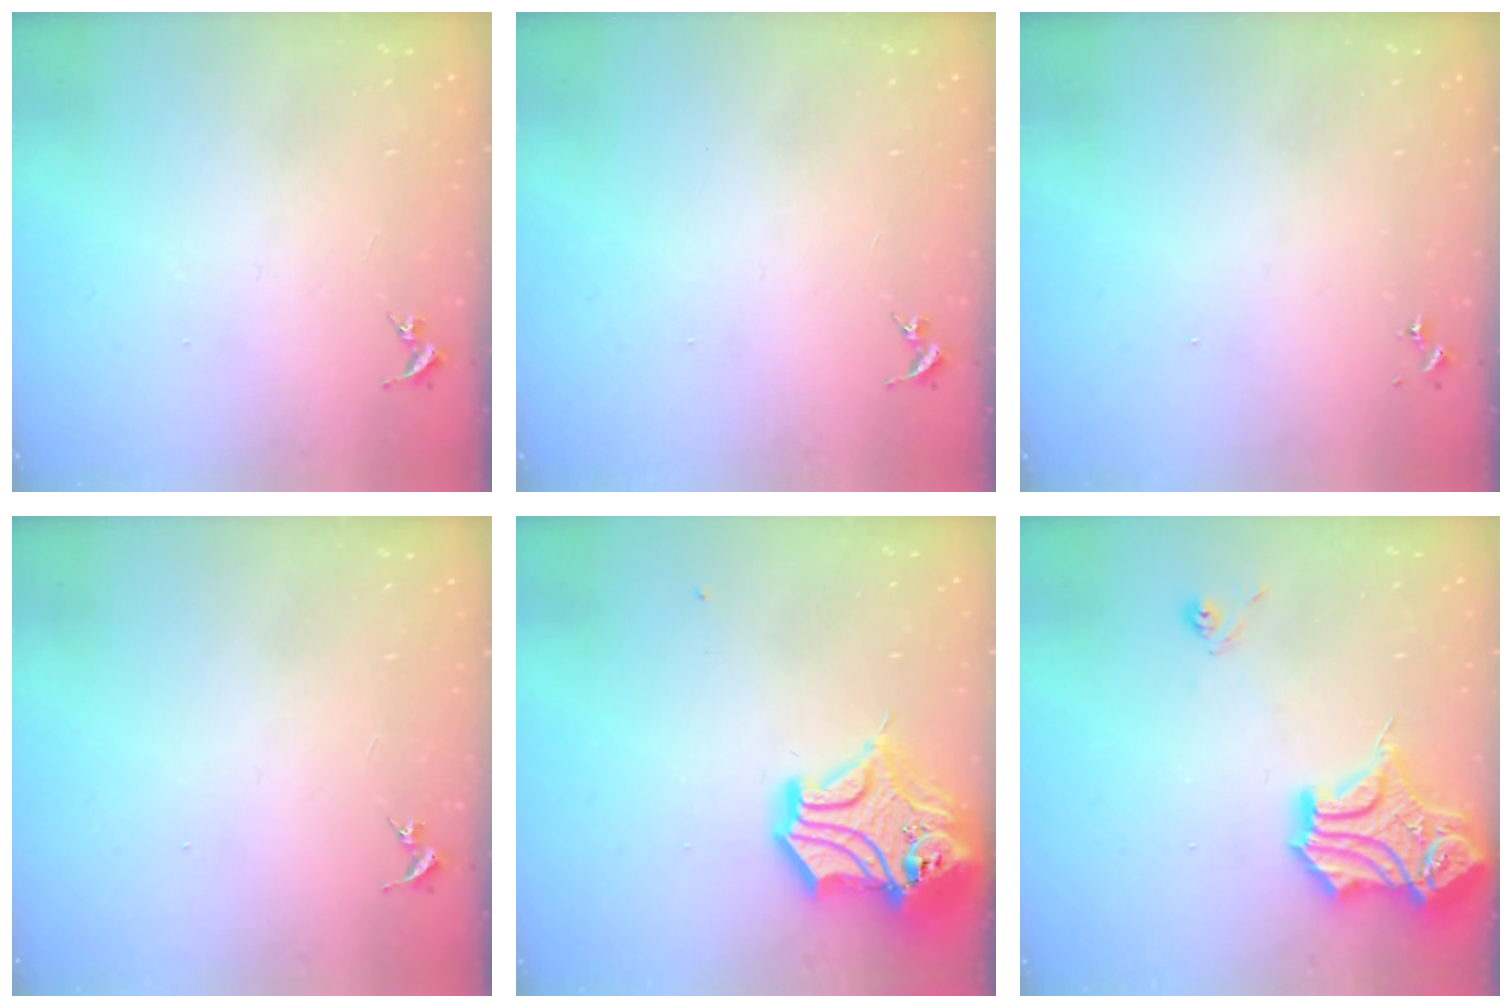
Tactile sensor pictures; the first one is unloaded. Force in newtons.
{"total": 0.0}
{"total": 0.0}
{"total": 0.0}
{"total": 17.7, "press": 17.5, "slide": 2.6}
{"total": 17.7, "press": 17.5, "slide": 2.7}